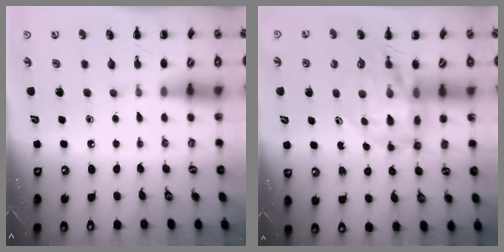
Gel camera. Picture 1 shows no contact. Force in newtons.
{"total": 12.6, "press": 12.0, "slide": 3.8}